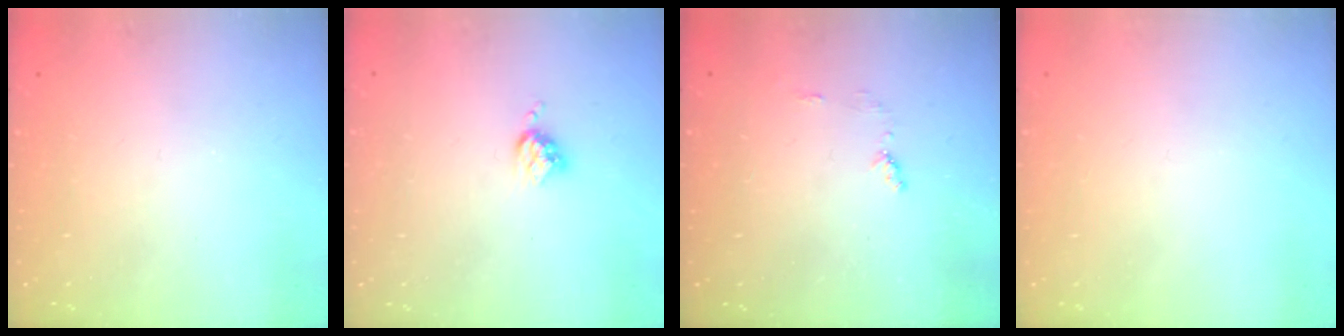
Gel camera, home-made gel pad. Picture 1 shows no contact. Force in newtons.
{"total": 3.5, "press": 3.5, "slide": 0.4}
{"total": 4.3, "press": 4.2, "slide": 0.5}
{"total": 0.0}